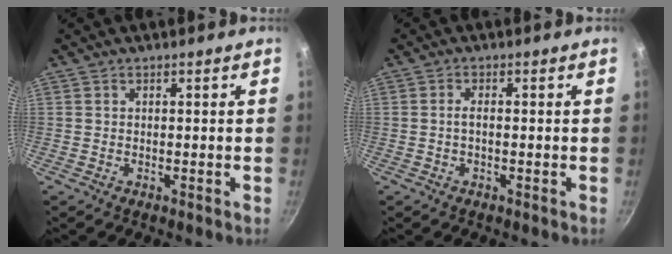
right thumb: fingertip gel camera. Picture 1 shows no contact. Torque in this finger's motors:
{"motor_torque": [-0.31, 0.31, 0.43, -0.28, 0.08]}